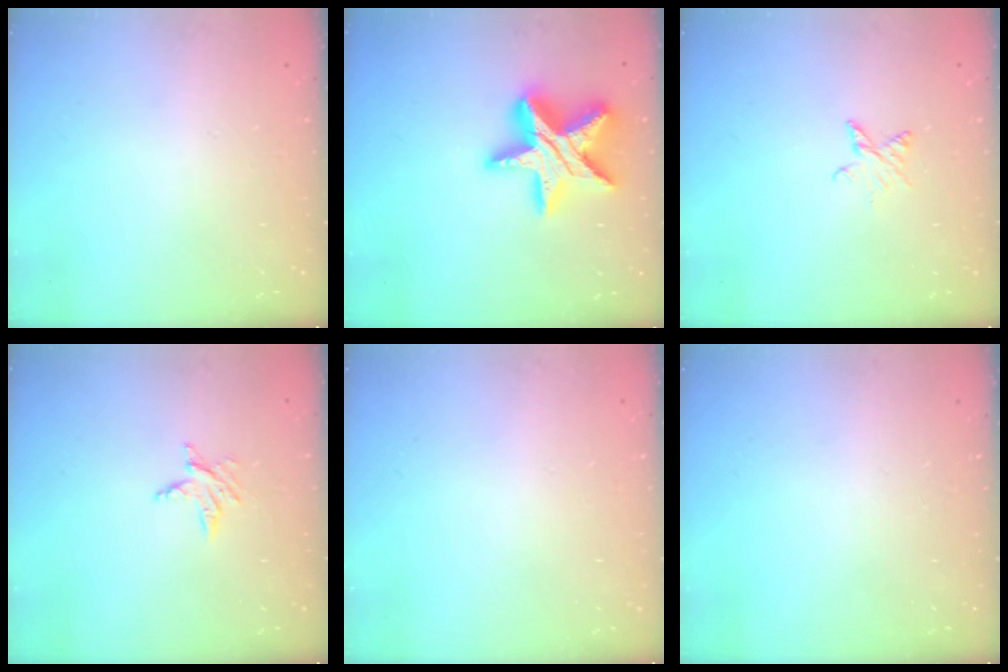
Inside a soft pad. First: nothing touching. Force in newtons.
{"total": 20.1, "press": 20.0, "slide": 1.4}
{"total": 3.1, "press": 3.1, "slide": 0.4}
{"total": 3.4, "press": 3.4, "slide": 0.4}
{"total": 0.0}
{"total": 0.0}